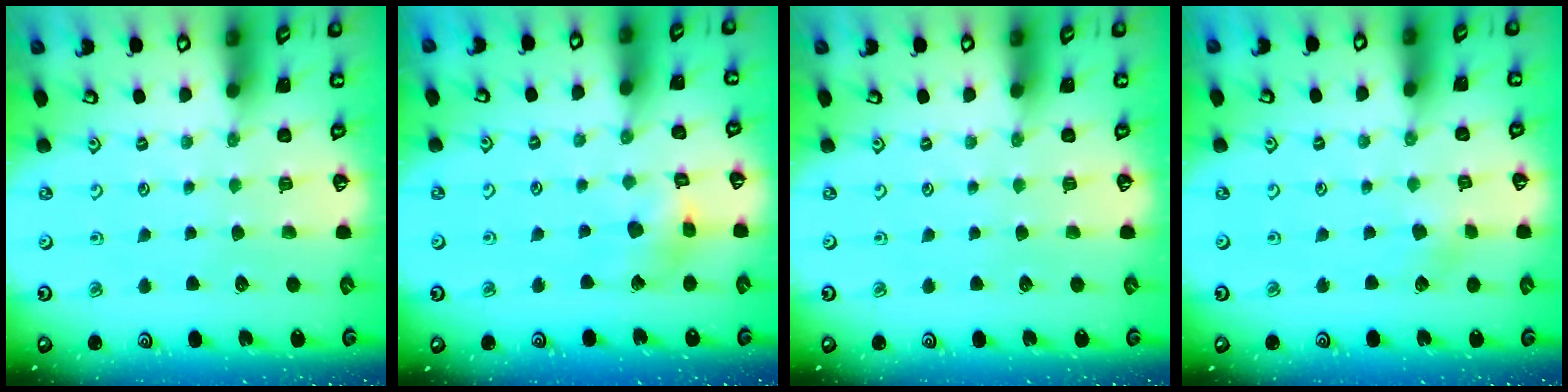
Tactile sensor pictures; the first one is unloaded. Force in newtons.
{"total": 9.4, "press": 9.3, "slide": 1.0}
{"total": 0.0}
{"total": 2.4, "press": 2.3, "slide": 0.4}